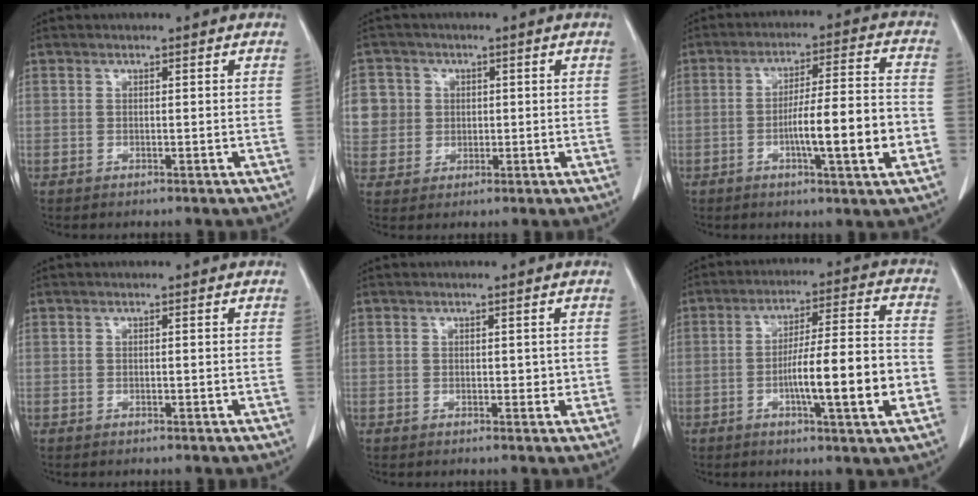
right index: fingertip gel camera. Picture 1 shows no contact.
{"total": 7.0, "force": [1.5, 6.8, 1.1], "torque": [-0.028, 0.020, 0.036]}
{"total": 12.1, "force": [-3.3, 0.4, 11.6], "torque": [-0.185, 0.006, -0.050]}
{"total": 0.0}
{"total": 1.4, "force": [0.2, 1.0, 0.9], "torque": [-0.006, 0.001, 0.004]}
{"total": 13.6, "force": [-3.6, 0.5, 13.1], "torque": [-0.211, 0.006, -0.056]}